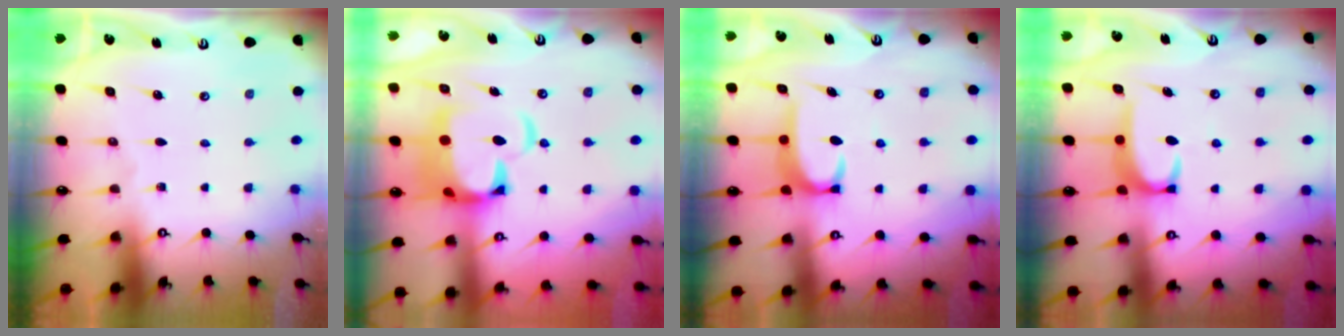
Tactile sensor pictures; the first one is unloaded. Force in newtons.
{"total": 8.7, "press": 8.5, "slide": 1.8}
{"total": 3.3, "press": 3.3, "slide": 0.5}
{"total": 3.3, "press": 3.3, "slide": 0.5}